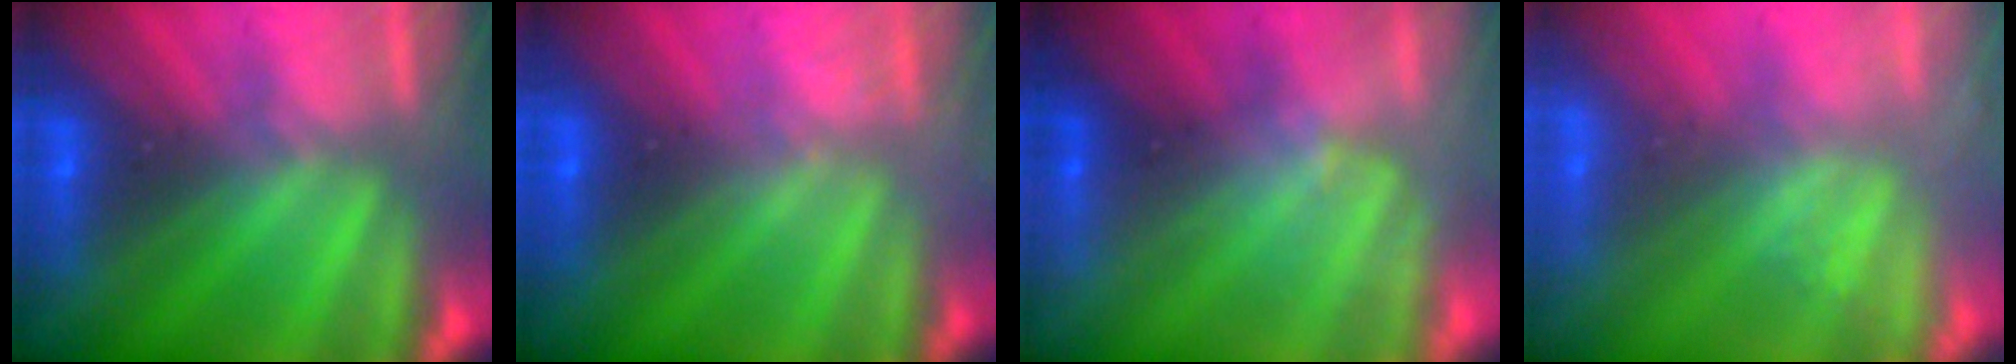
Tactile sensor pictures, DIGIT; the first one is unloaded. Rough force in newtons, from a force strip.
{"total": 1.6}
{"total": 1.3}
{"total": 2.1}